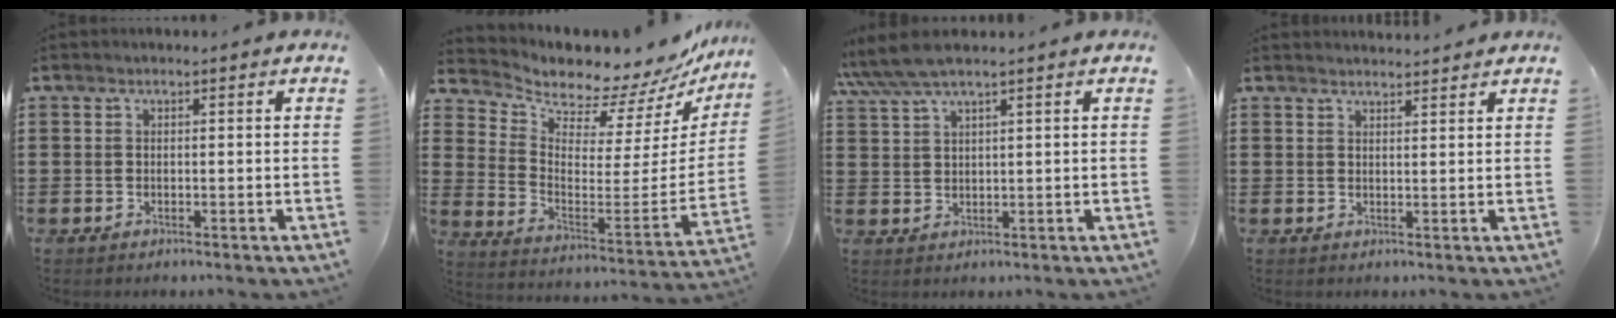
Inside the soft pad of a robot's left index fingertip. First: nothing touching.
{"total": 5.8, "force": [5.7, 1.1, 0.2], "torque": [-0.038, -0.074, 0.093]}
{"total": 4.1, "force": [3.2, 0.2, 2.6], "torque": [-0.059, -0.001, 0.058]}
{"total": 1.8, "force": [1.8, 0.0, 0.0], "torque": [-0.005, -0.001, 0.035]}